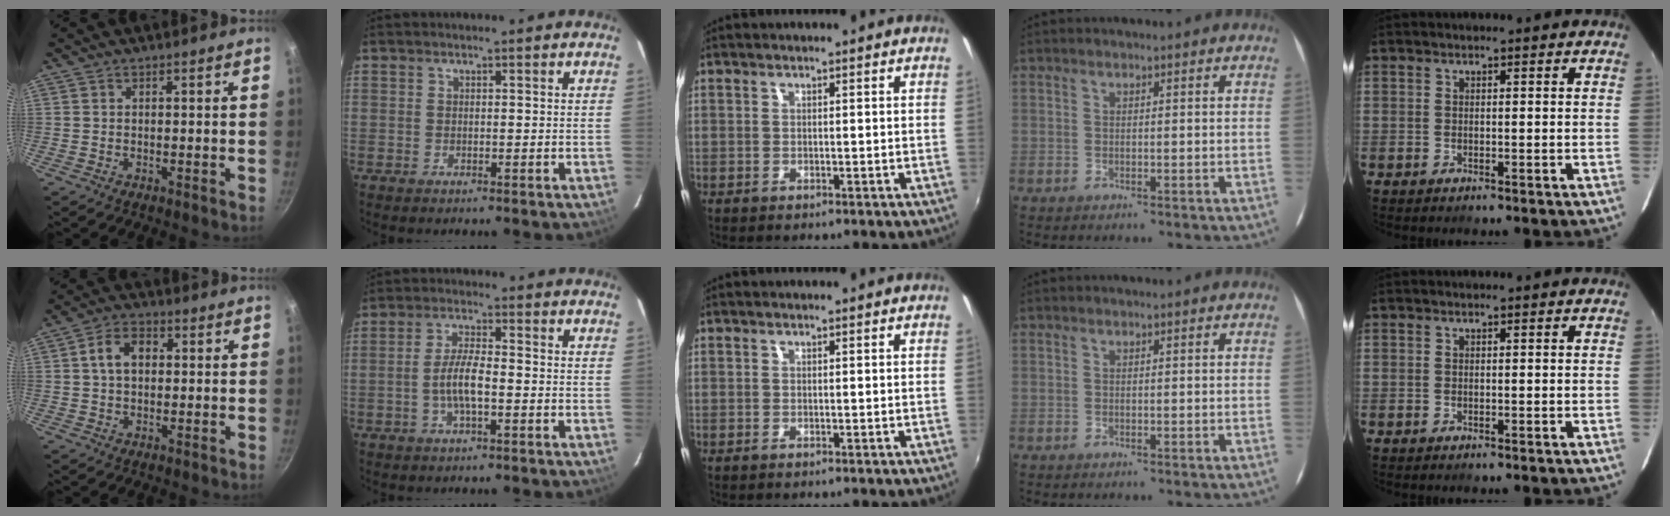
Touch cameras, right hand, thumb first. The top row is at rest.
{"thumb": {"total": 6.3, "force": [0.9, 4.4, 4.4], "torque": [-0.062, 0.014, 0.008]}, "index": {"total": 5.7, "force": [-1.7, 1.5, 5.3], "torque": [-0.106, 0.002, -0.031]}}